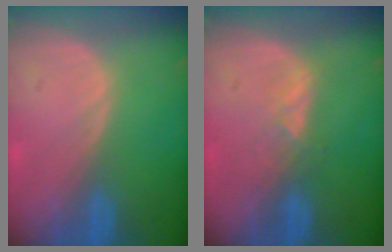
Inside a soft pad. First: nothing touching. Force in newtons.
{"total": 2.0, "press": 2.0, "slide": 0.3}